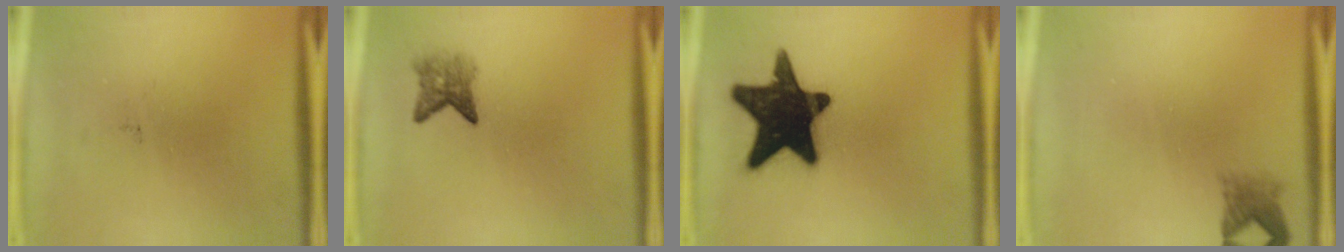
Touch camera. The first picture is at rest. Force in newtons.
{"total": 3.0}
{"total": 19.4}
{"total": 2.2}